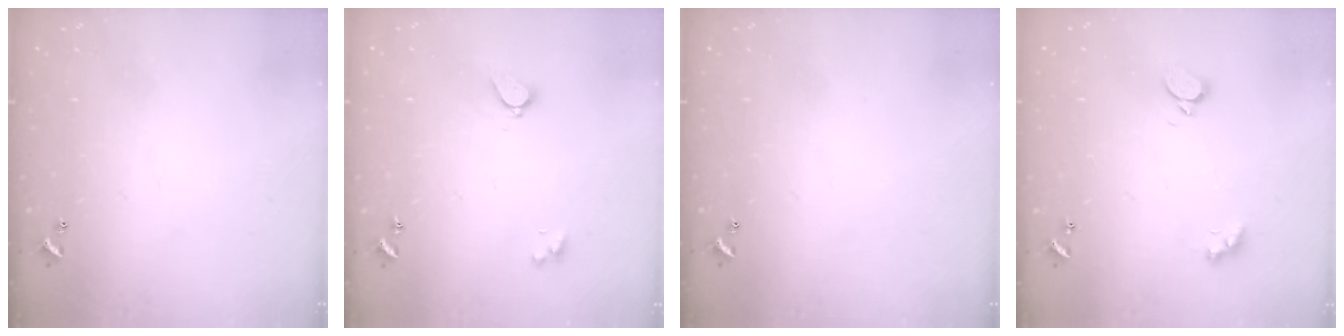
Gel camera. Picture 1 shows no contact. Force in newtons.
{"total": 2.3, "press": 2.3, "slide": 0.3}
{"total": 0.0}
{"total": 2.6, "press": 2.5, "slide": 0.6}